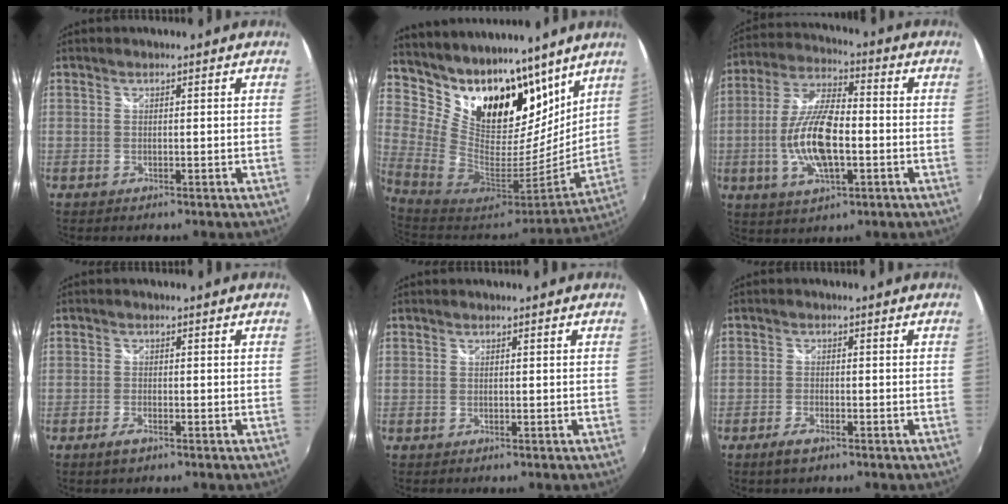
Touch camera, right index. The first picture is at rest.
{"total": 25.1, "force": [17.7, 13.3, 11.9], "torque": [-0.253, -0.006, 0.313]}
{"total": 13.8, "force": [-2.8, 5.3, 12.4], "torque": [-0.256, 0.001, -0.052]}
{"total": 2.2, "force": [-1.6, 0.8, 1.3], "torque": [-0.033, -0.004, -0.031]}
{"total": 0.0}
{"total": 2.9, "force": [-2.1, 1.0, 1.7], "torque": [-0.045, -0.004, -0.043]}